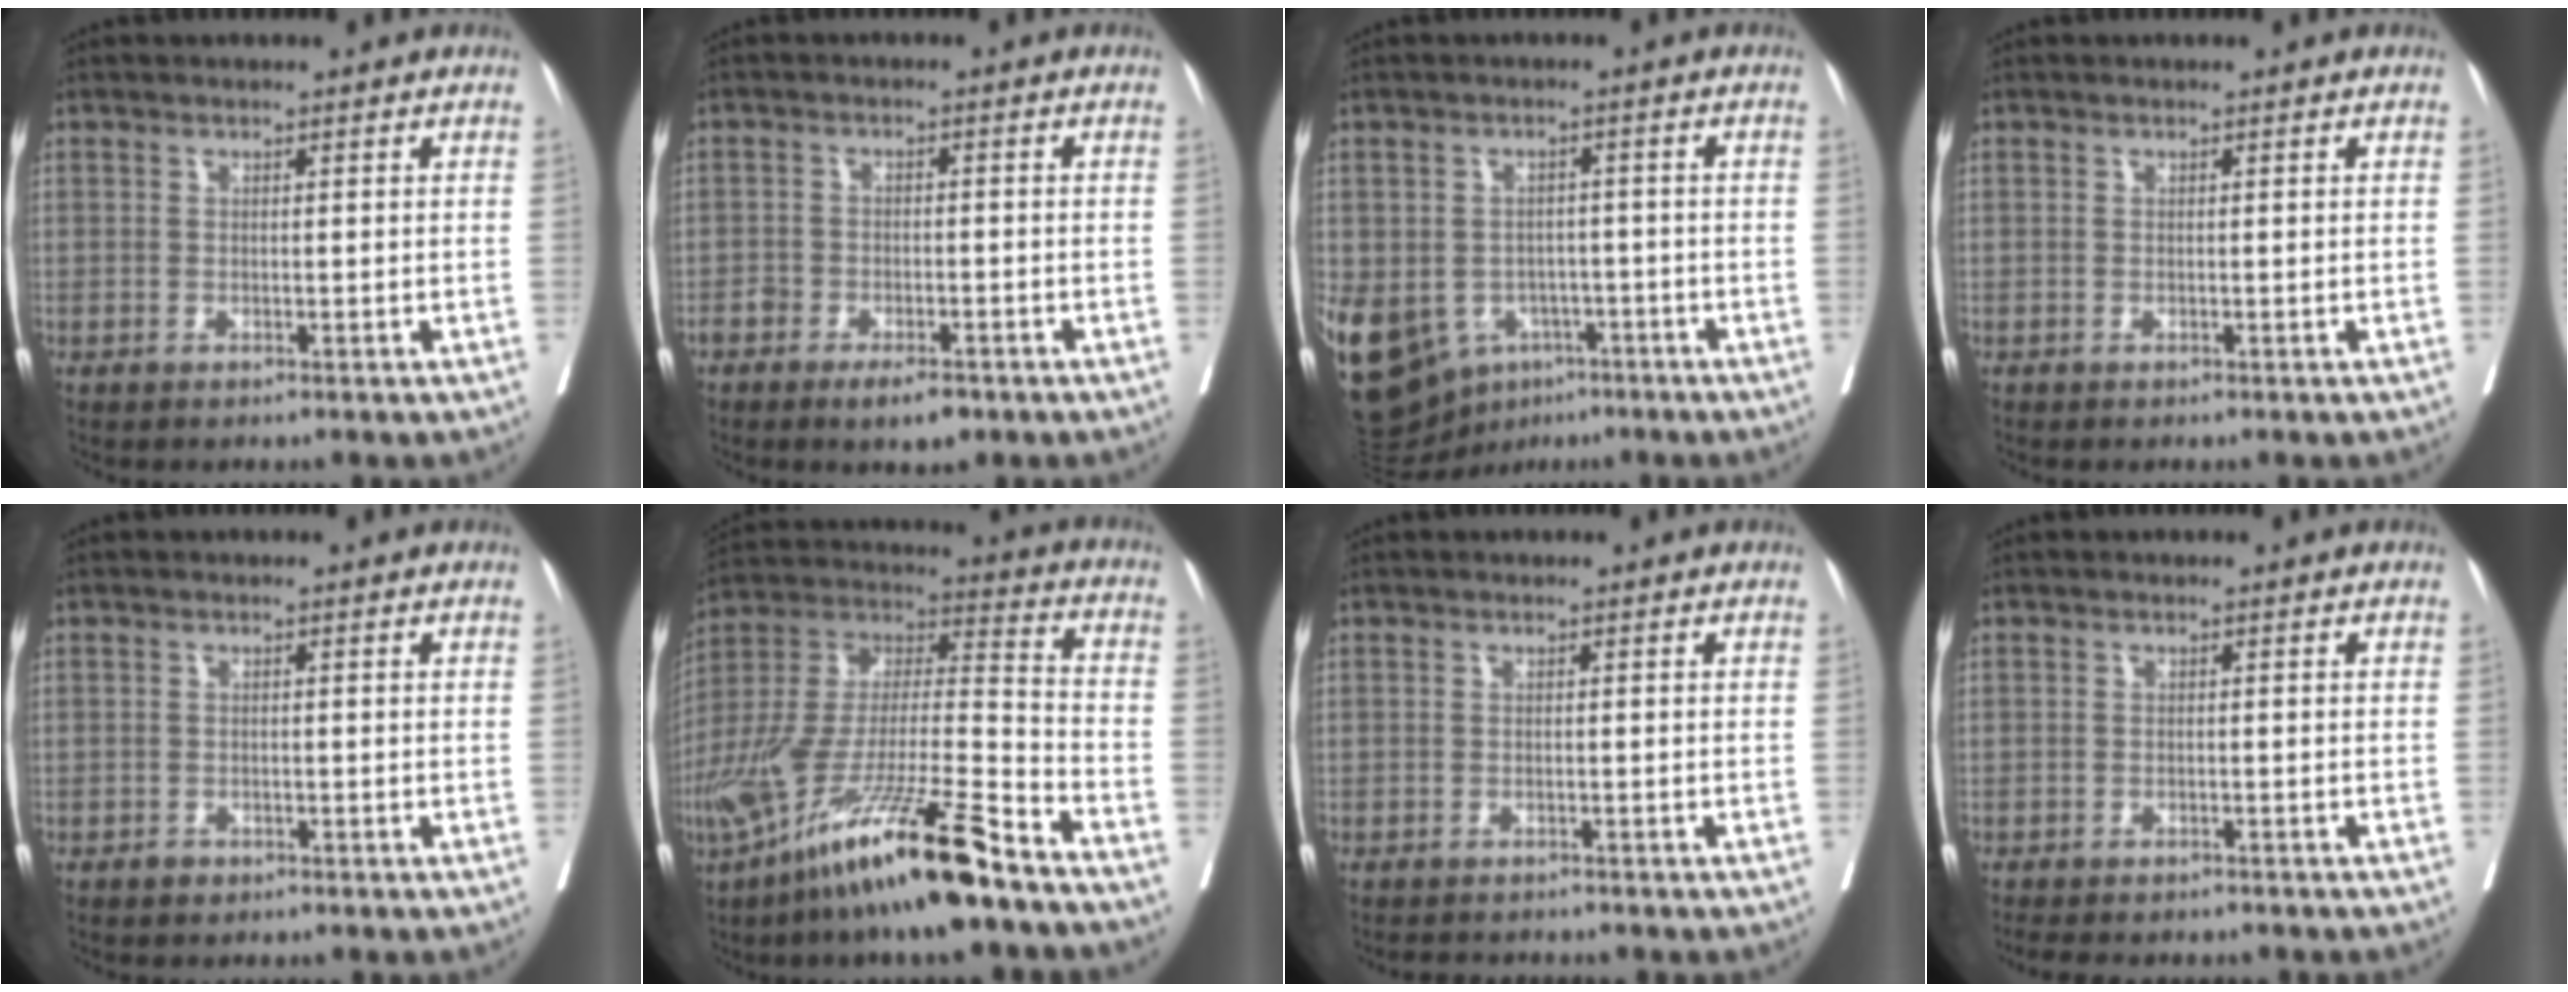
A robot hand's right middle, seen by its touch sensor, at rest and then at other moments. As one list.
[{"total": 4.9, "force": [-3.4, 1.9, 3.1], "torque": [-0.047, -0.002, -0.052]}, {"total": 20.6, "force": [-8.6, 15.9, 9.8], "torque": [-0.275, -0.005, -0.116]}, {"total": 0.0}, {"total": 1.0, "force": [-0.7, 0.7, 0.1], "torque": [-0.001, 0.003, -0.012]}, {"total": 23.6, "force": [-14.9, 2.4, 18.1], "torque": [-0.365, -0.051, -0.275]}, {"total": 2.8, "force": [-2.7, 0.7, 0.5], "torque": [-0.004, -0.007, -0.040]}, {"total": 7.3, "force": [-6.3, 2.5, 2.7], "torque": [-0.036, -0.003, -0.085]}]